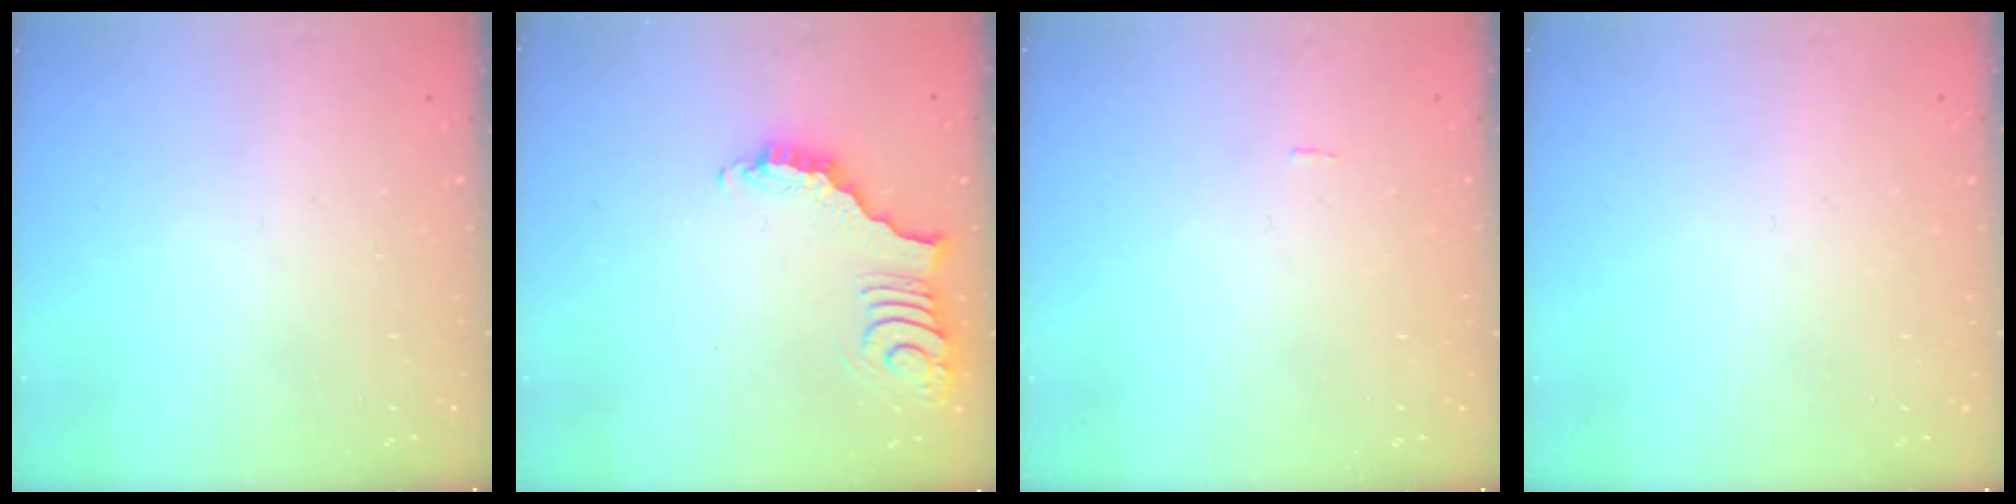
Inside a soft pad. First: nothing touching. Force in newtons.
{"total": 3.8, "press": 3.8, "slide": 0.6}
{"total": 0.7, "press": 0.7, "slide": 0.0}
{"total": 0.0}